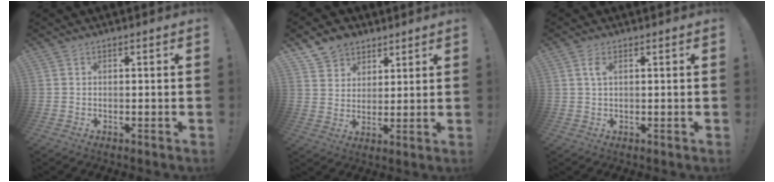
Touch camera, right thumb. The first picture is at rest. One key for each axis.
{"total": 8.1, "fx": 5.6, "fy": 5.7, "fz": 1.2, "tx": -0.027, "ty": -0.036, "tz": 0.115}
{"total": 2.6, "fx": 0.9, "fy": 1.1, "fz": 2.2, "tx": -0.038, "ty": 0.000, "tz": 0.013}